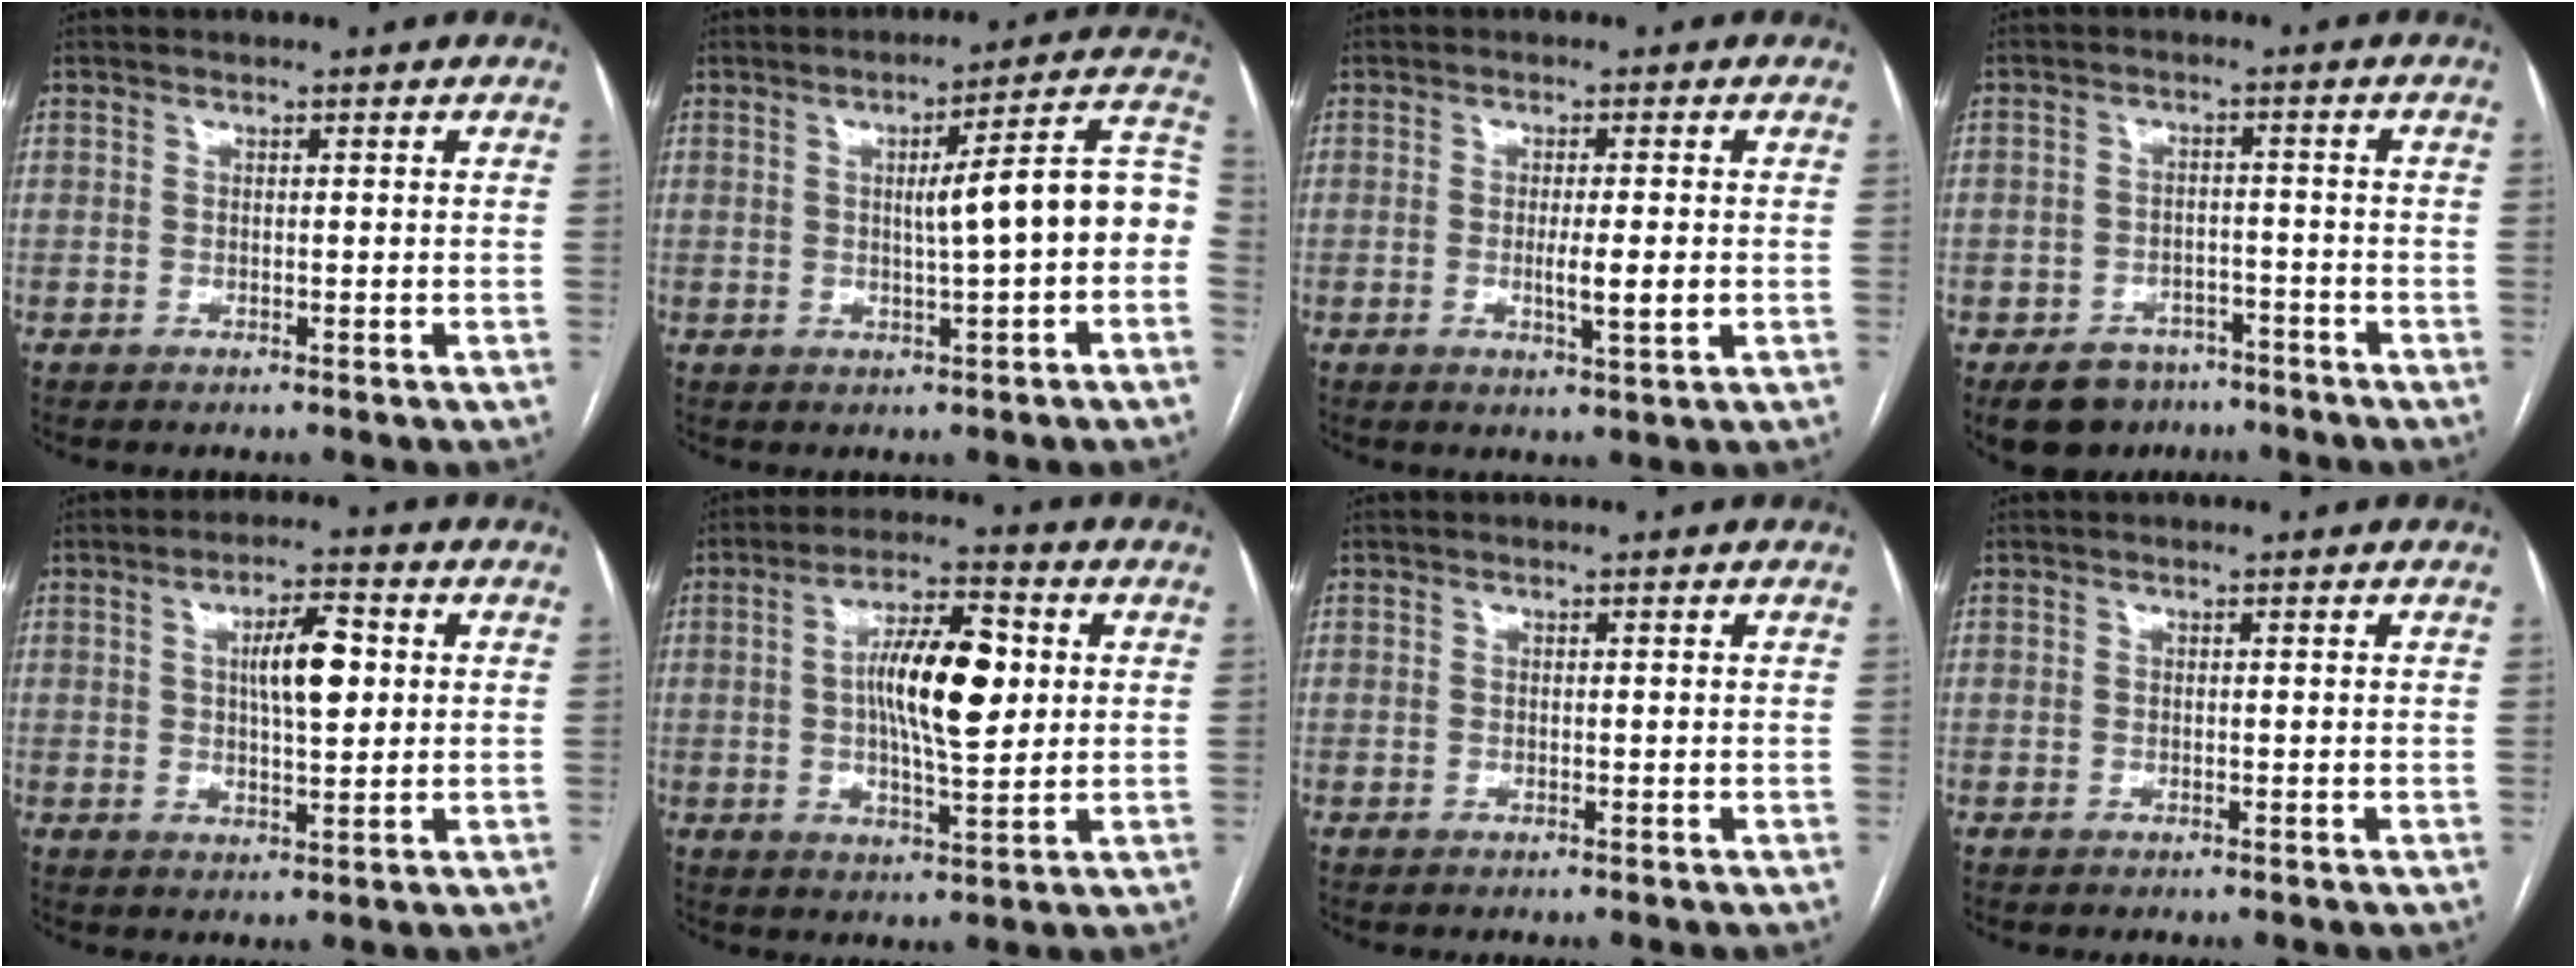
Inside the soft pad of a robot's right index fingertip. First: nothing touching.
{"total": 11.2, "force": [-0.6, 0.9, 11.2], "torque": [-0.140, 0.033, -0.010]}
{"total": 4.1, "force": [-0.6, 0.2, 4.1], "torque": [-0.069, -0.007, -0.008]}
{"total": 7.0, "force": [-5.1, 4.6, 1.4], "torque": [-0.011, 0.010, -0.073]}
{"total": 7.0, "force": [1.4, 1.9, 6.6], "torque": [-0.112, 0.010, 0.026]}
{"total": 11.6, "force": [1.4, 3.0, 11.1], "torque": [-0.196, 0.013, 0.021]}
{"total": 0.0}
{"total": 0.0}